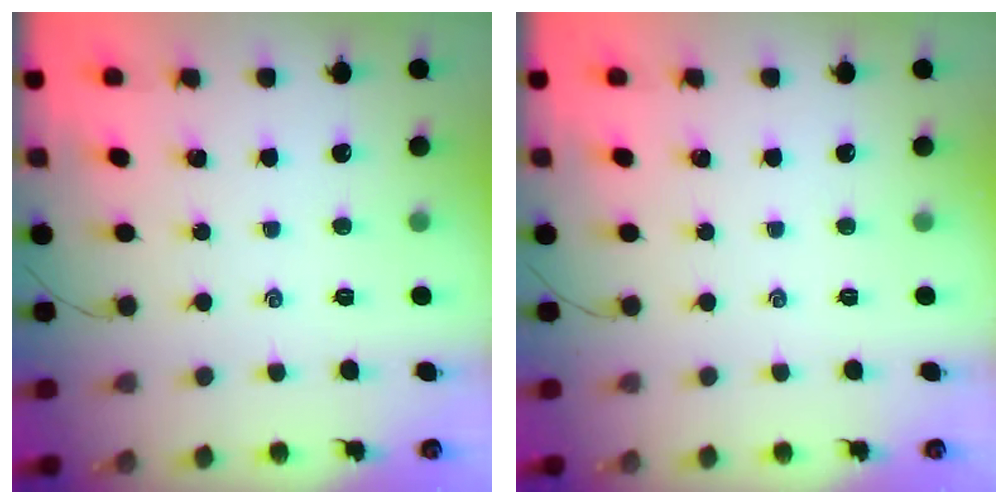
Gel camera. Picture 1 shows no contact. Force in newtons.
{"total": 0.0}